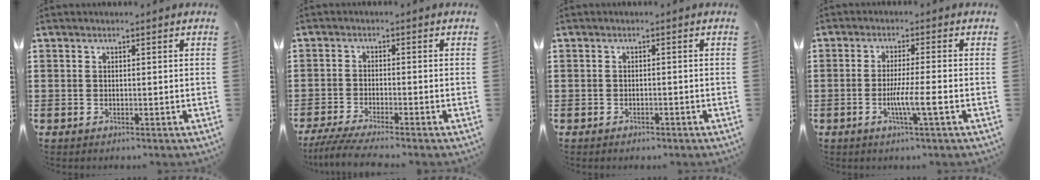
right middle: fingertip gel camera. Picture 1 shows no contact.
{"total": 3.5, "force": [-3.1, -0.1, 1.7], "torque": [-0.043, -0.013, -0.063]}
{"total": 0.7, "force": [-0.7, 0.2, 0.1], "torque": [-0.003, 0.001, -0.015]}
{"total": 5.2, "force": [-1.7, 0.0, 4.9], "torque": [-0.083, -0.008, -0.030]}